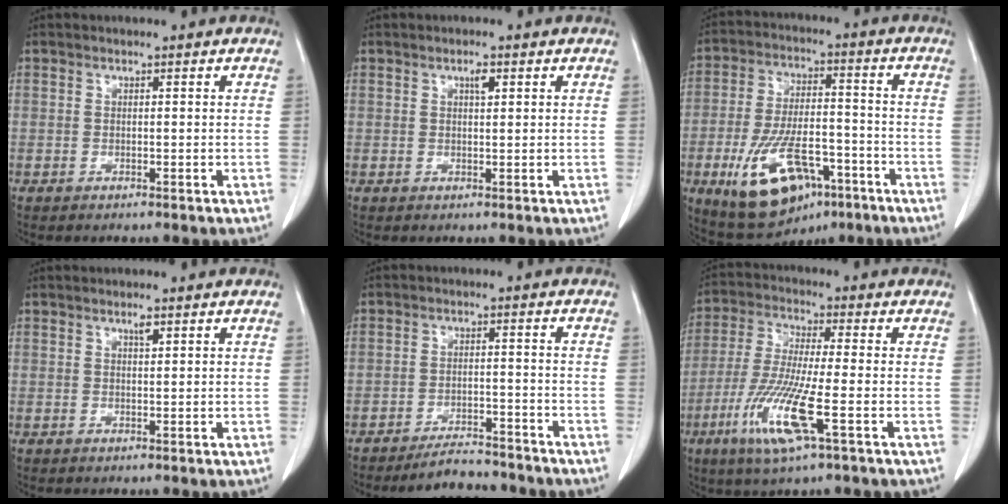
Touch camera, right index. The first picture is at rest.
{"total": 1.5, "force": [0.7, 0.4, 1.3], "torque": [-0.022, 0.000, 0.011]}
{"total": 15.7, "force": [-7.5, 7.0, 11.9], "torque": [-0.226, -0.003, -0.112]}
{"total": 1.2, "force": [0.7, 0.2, 0.9], "torque": [-0.018, -0.001, 0.014]}
{"total": 7.2, "force": [-6.7, 1.5, 2.0], "torque": [-0.027, -0.004, -0.104]}
{"total": 11.8, "force": [-4.5, 0.6, 10.9], "torque": [-0.231, -0.025, -0.088]}